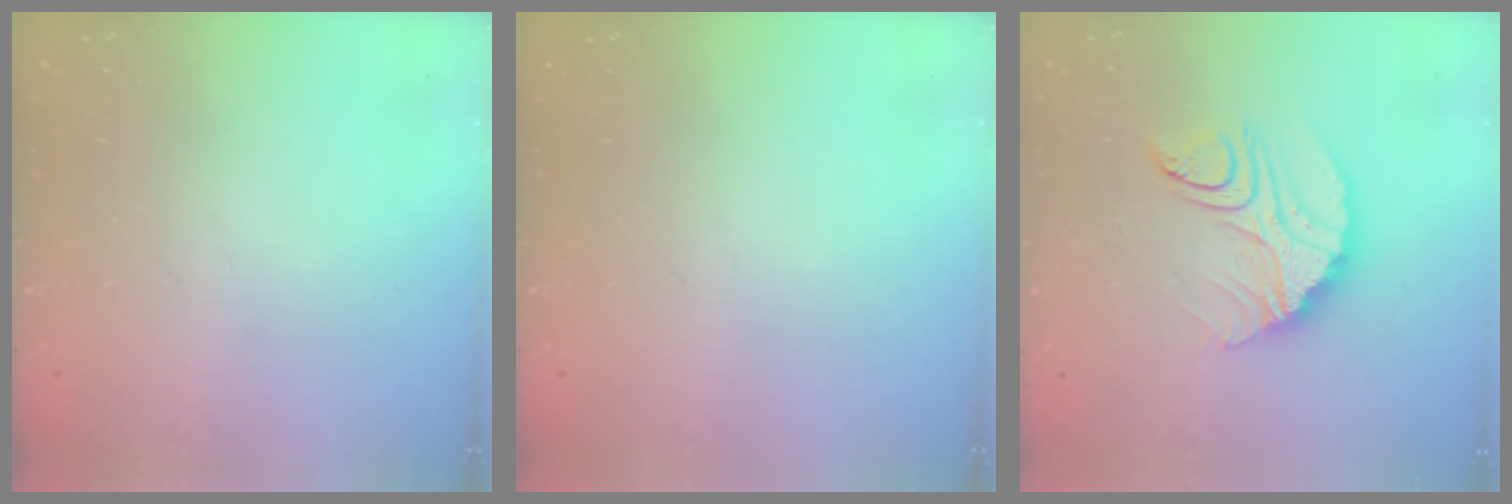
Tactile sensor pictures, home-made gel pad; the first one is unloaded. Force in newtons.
{"total": 0.0}
{"total": 12.7, "press": 12.6, "slide": 0.9}